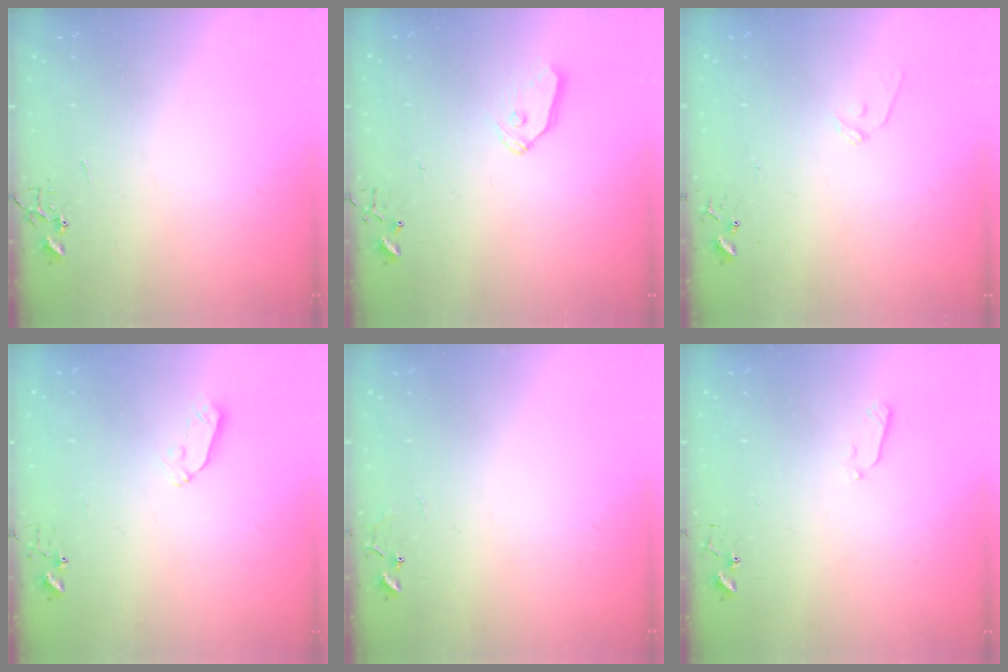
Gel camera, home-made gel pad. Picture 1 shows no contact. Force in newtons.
{"total": 7.2, "press": 7.2, "slide": 0.4}
{"total": 8.1, "press": 8.0, "slide": 0.8}
{"total": 3.7, "press": 3.6, "slide": 0.5}
{"total": 6.6, "press": 6.6, "slide": 0.5}
{"total": 5.6, "press": 5.6, "slide": 0.8}